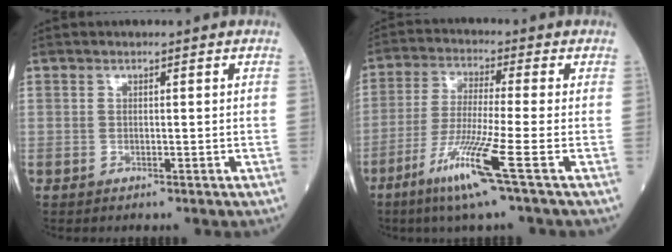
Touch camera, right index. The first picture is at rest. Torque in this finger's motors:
{"motor_torque": [0.10, -0.26, 0.12, 0.13]}